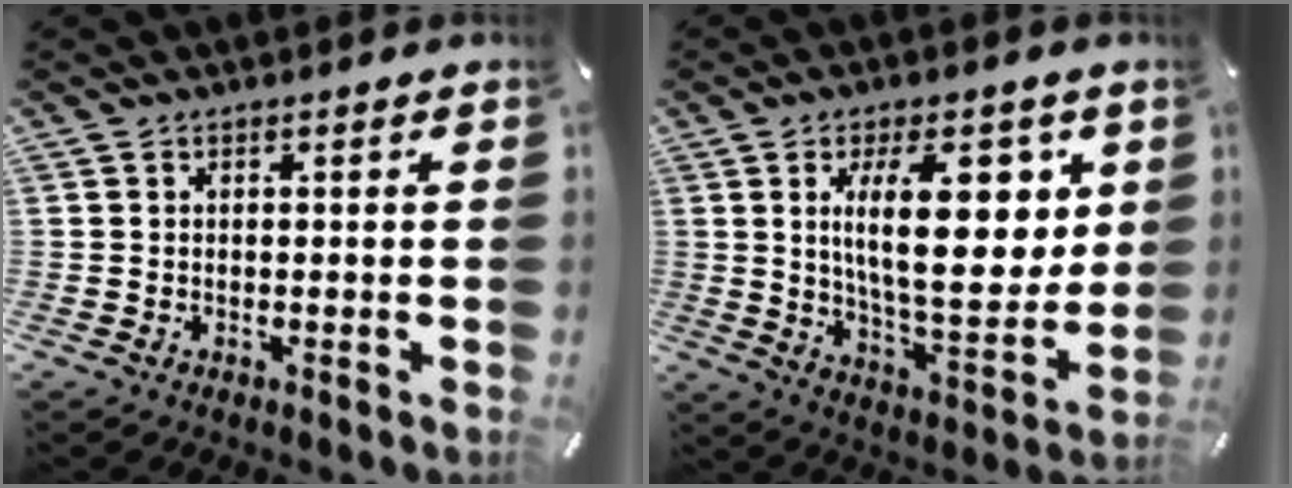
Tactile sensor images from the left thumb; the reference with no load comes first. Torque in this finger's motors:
{"motor_torque": [0.60, 0.67, 1.71, -1.06, 0.29]}